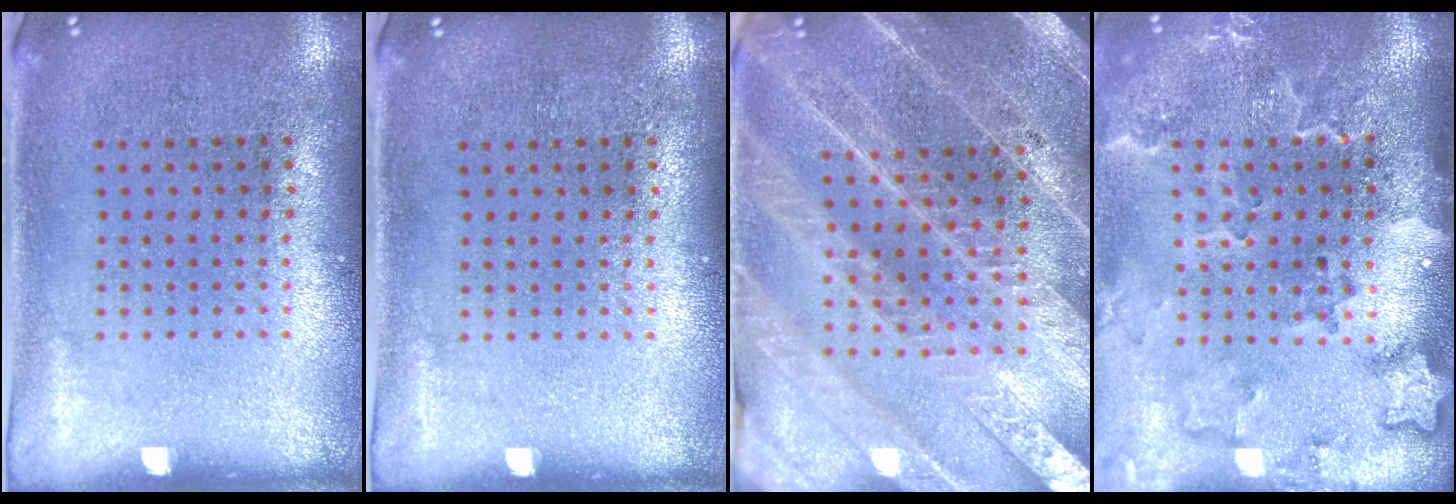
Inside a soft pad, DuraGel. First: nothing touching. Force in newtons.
{"total": 0.0}
{"total": 4.0, "press": 3.6, "slide": 1.7}
{"total": 2.9, "press": 2.3, "slide": 1.8}